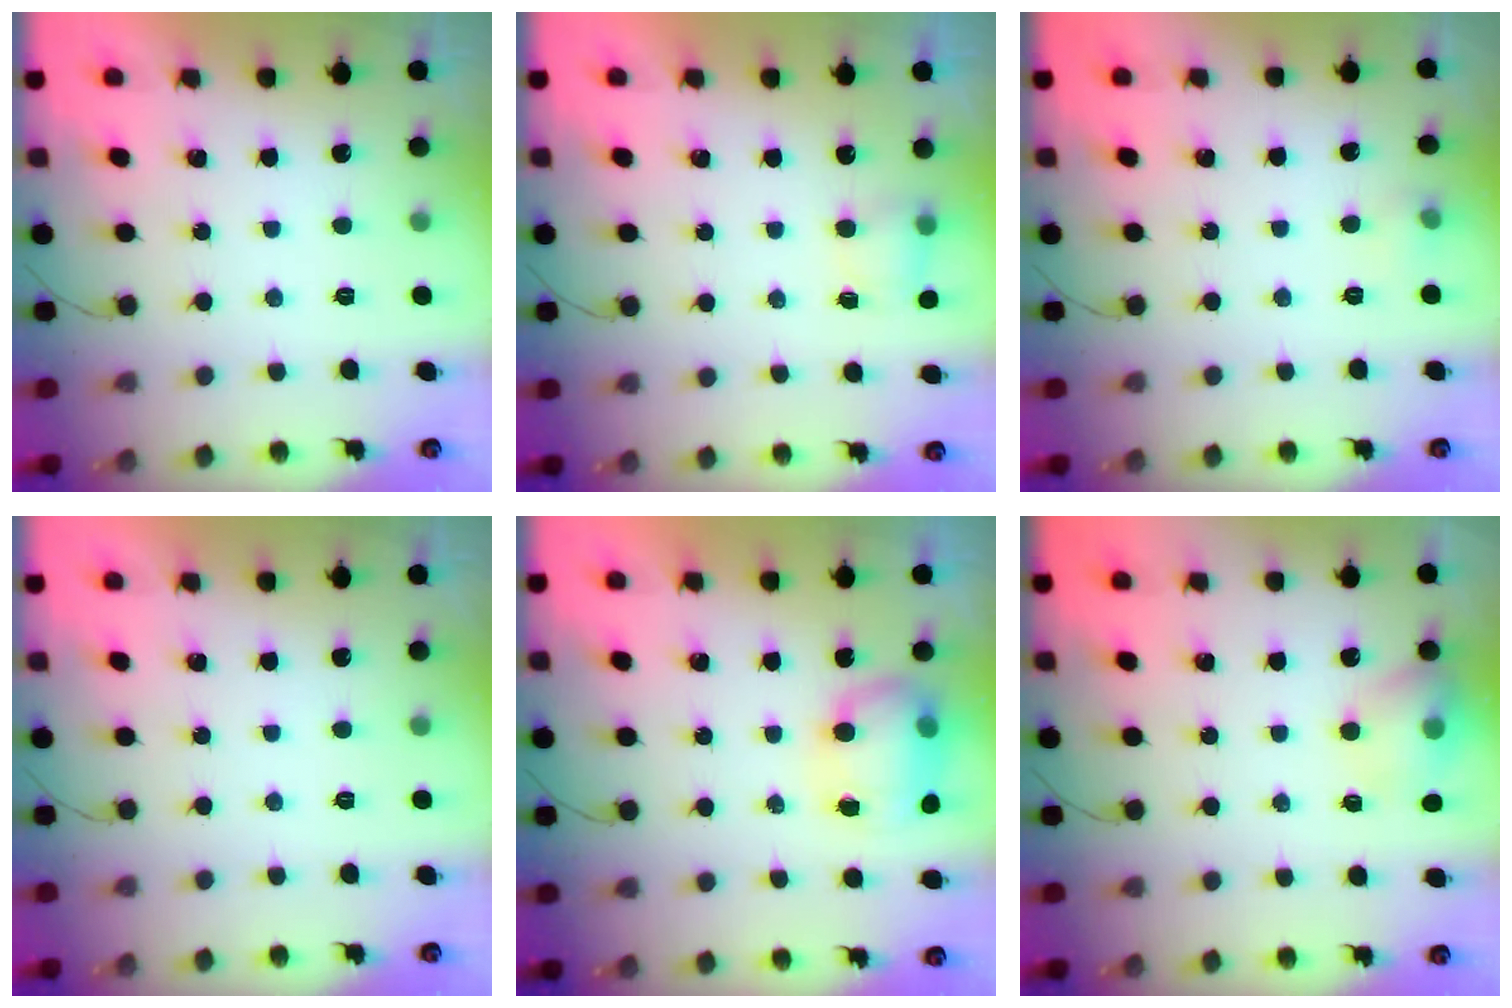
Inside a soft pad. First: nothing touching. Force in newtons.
{"total": 4.2, "press": 4.0, "slide": 1.2}
{"total": 3.6, "press": 3.3, "slide": 1.4}
{"total": 0.0}
{"total": 11.1, "press": 9.7, "slide": 5.3}
{"total": 11.1, "press": 10.9, "slide": 1.9}